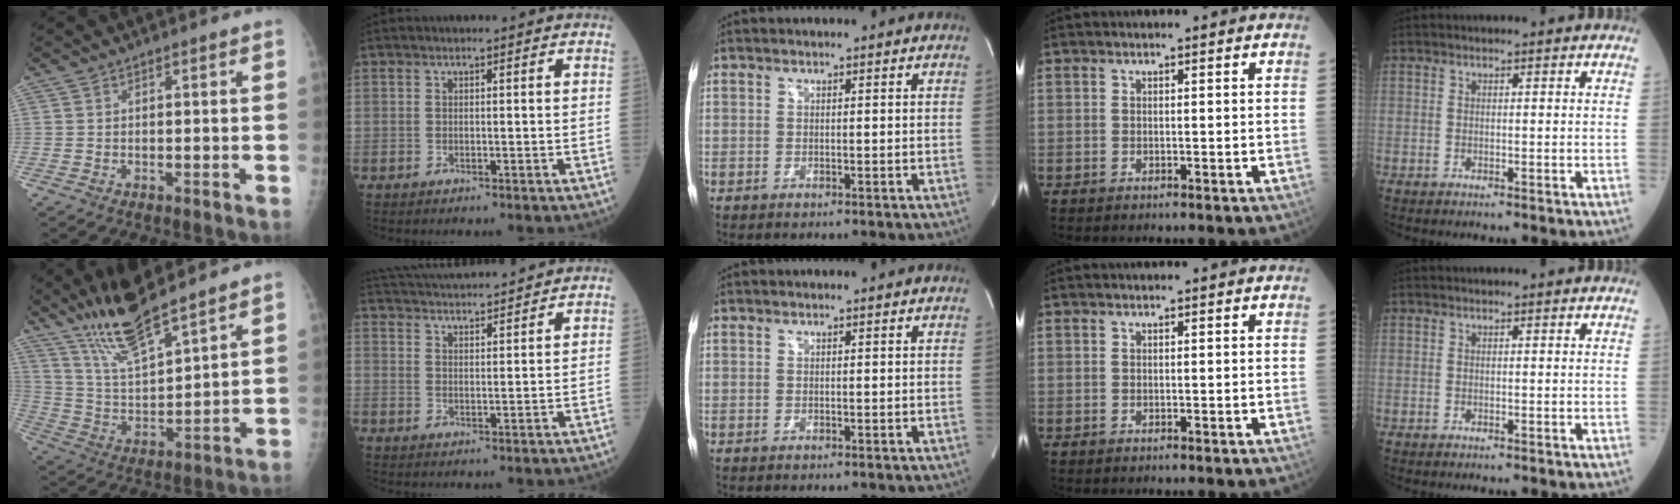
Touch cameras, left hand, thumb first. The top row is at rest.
{"thumb": {"total": 13.6, "force": [10.8, 2.4, 7.9], "torque": [-0.139, -0.059, 0.213]}, "index": {"total": 14.0, "force": [13.3, 0.9, 4.1], "torque": [-0.085, 0.034, 0.206]}}